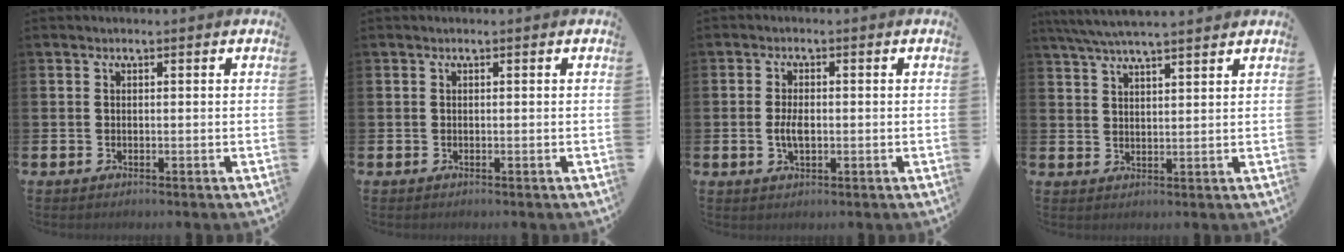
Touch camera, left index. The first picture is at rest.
{"total": 0.0}
{"total": 3.0, "force": [-0.2, 1.4, 2.6], "torque": [-0.055, -0.001, -0.007]}
{"total": 5.2, "force": [4.9, 0.1, 2.0], "torque": [-0.055, -0.011, 0.089]}